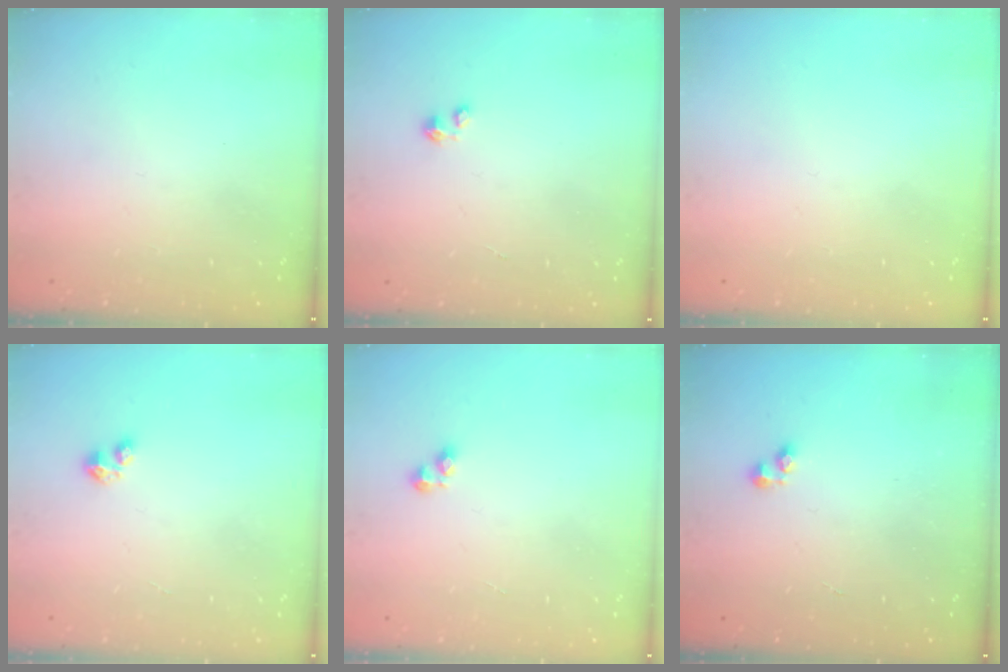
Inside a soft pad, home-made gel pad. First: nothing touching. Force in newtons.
{"total": 0.0}
{"total": 0.0}
{"total": 2.7, "press": 2.7, "slide": 0.4}
{"total": 2.4, "press": 2.4, "slide": 0.3}
{"total": 2.3, "press": 2.2, "slide": 0.3}